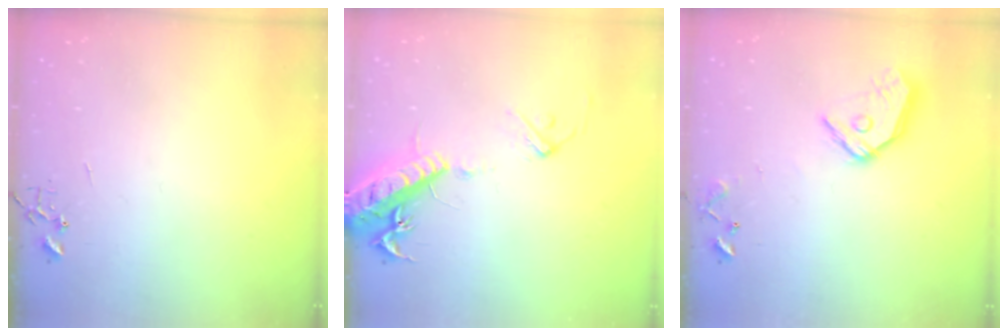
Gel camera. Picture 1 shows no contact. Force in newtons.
{"total": 17.9, "press": 17.6, "slide": 3.5}
{"total": 12.2, "press": 12.2, "slide": 1.1}